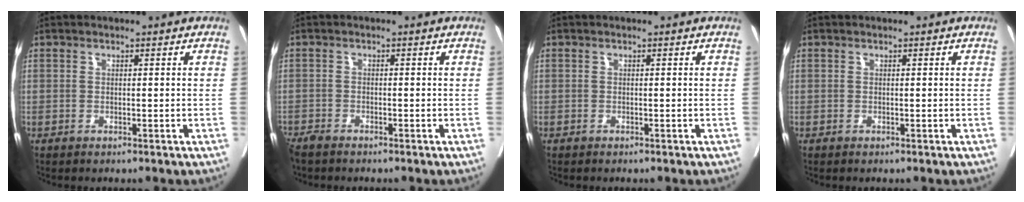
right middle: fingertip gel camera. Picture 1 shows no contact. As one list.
[{"total": 3.0, "force": [-2.7, 0.9, 0.9], "torque": [-0.028, -0.015, -0.055]}, {"total": 0.0}, {"total": 0.0}]